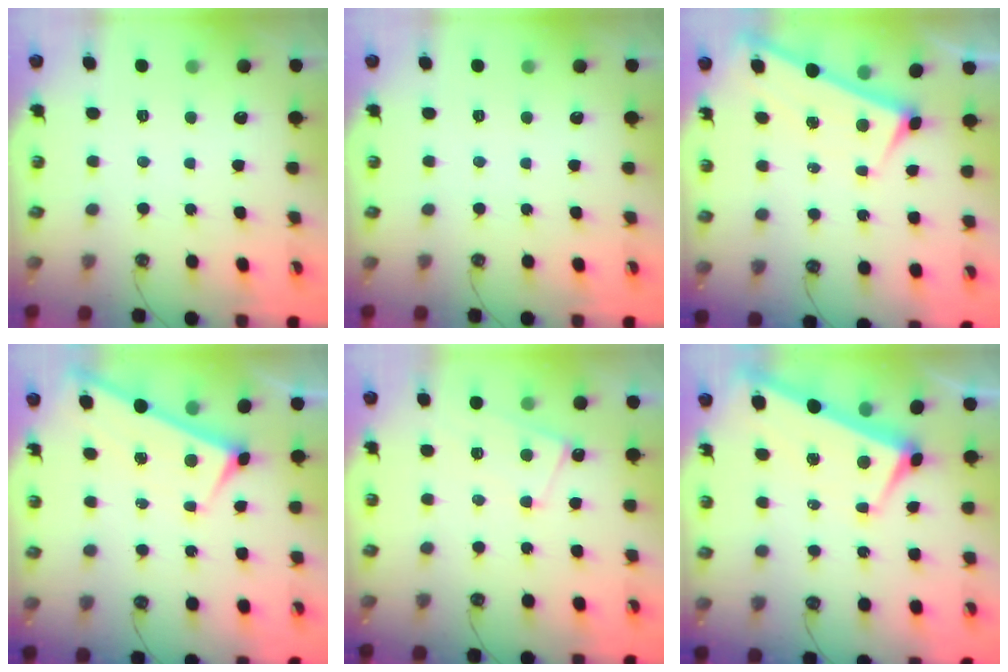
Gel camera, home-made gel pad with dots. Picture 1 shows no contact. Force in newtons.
{"total": 0.0}
{"total": 1.1, "press": 1.0, "slide": 0.3}
{"total": 1.7, "press": 1.7, "slide": 0.1}
{"total": 0.7, "press": 0.5, "slide": 0.4}
{"total": 1.7, "press": 1.4, "slide": 1.0}